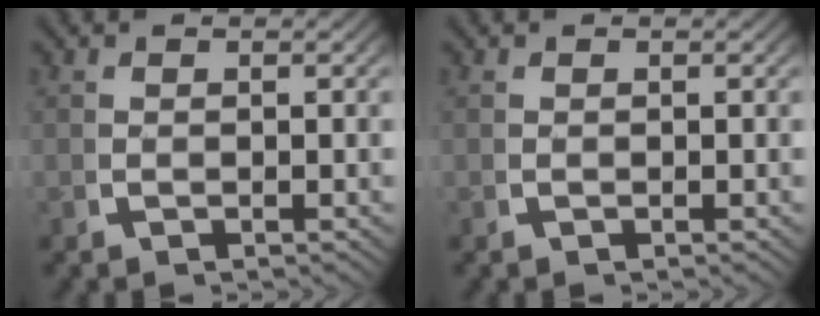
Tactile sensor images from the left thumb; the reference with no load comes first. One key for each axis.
{"total": 0.0}